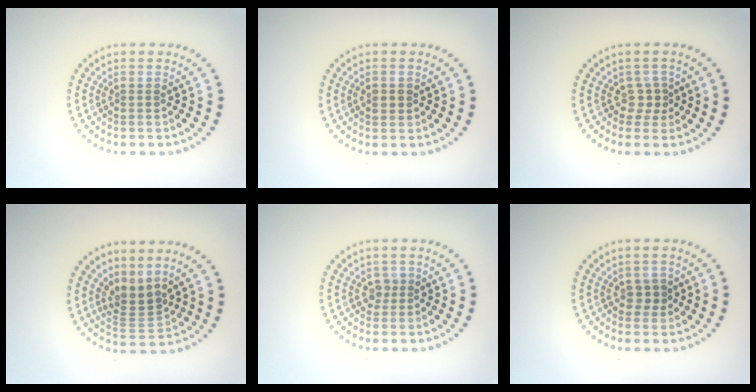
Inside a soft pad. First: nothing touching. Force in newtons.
{"total": 1.2, "press": 1.2, "slide": 0.3}
{"total": 1.4, "press": 1.0, "slide": 1.0}
{"total": 2.8, "press": 2.0, "slide": 2.0}
{"total": 1.1, "press": 0.9, "slide": 0.6}
{"total": 1.6, "press": 1.5, "slide": 0.4}